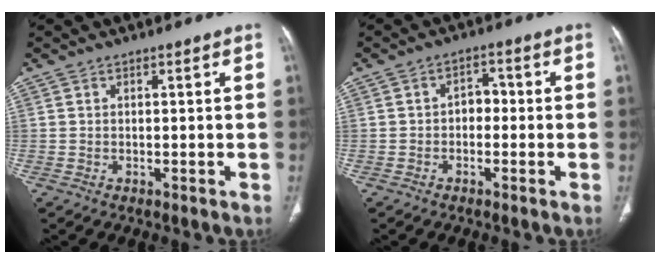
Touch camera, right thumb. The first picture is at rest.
{"total": 3.3, "force": [-0.6, 2.4, 2.2], "torque": [-0.016, 0.017, -0.019]}